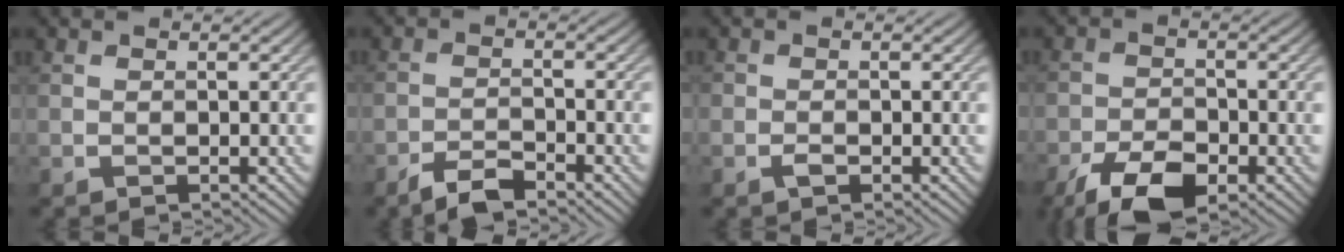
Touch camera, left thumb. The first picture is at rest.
{"total": 3.6, "force": [-2.9, 1.0, 1.9], "torque": [-0.038, 0.003, -0.062]}
{"total": 1.2, "force": [-0.7, 0.8, 0.6], "torque": [-0.012, -0.001, -0.015]}
{"total": 8.4, "force": [-5.3, 3.8, 5.3], "torque": [-0.104, -0.012, -0.098]}